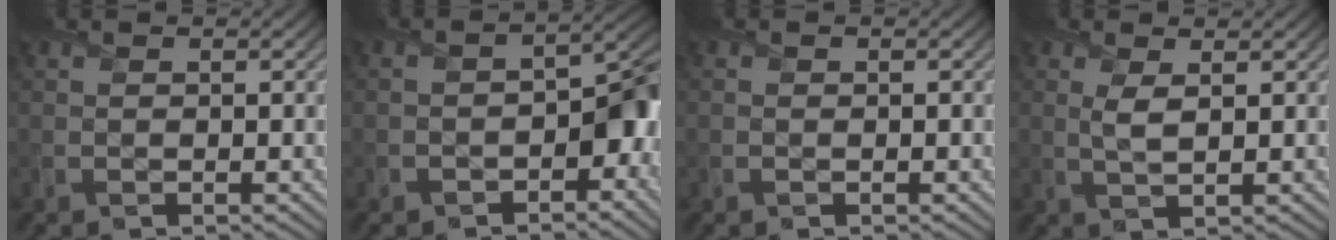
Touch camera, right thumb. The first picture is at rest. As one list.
[{"total": 6.1, "force": [-2.3, 3.7, 4.3], "torque": [-0.043, 0.000, -0.047]}, {"total": 0.0}, {"total": 2.3, "force": [0.9, 0.7, 2.0], "torque": [-0.050, 0.000, 0.019]}]